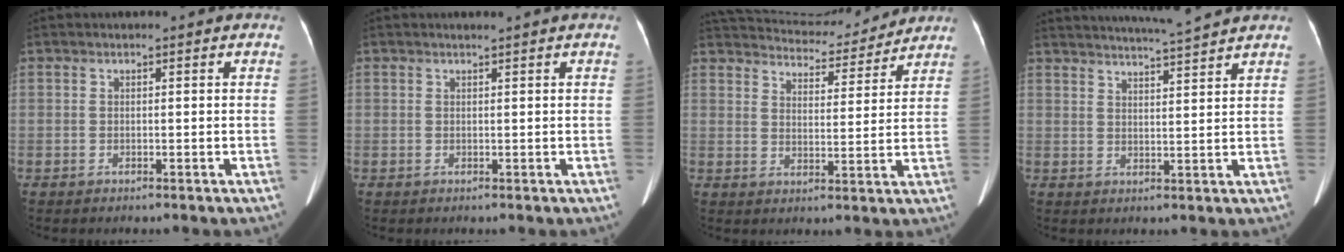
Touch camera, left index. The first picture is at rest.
{"total": 0.7, "force": [0.6, -0.2, 0.2], "torque": [-0.008, -0.001, 0.015]}
{"total": 15.2, "force": [14.4, 3.3, 3.4], "torque": [-0.050, 0.017, 0.200]}
{"total": 8.6, "force": [8.1, -1.3, 2.8], "torque": [-0.051, 0.004, 0.118]}